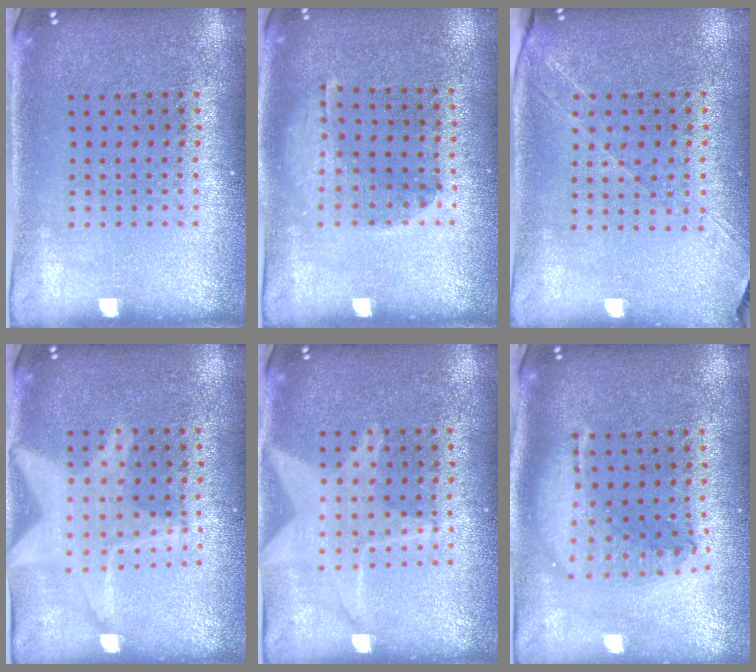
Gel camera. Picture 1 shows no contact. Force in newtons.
{"total": 1.0, "press": 1.0, "slide": 0.1}
{"total": 1.4, "press": 1.2, "slide": 0.7}
{"total": 2.6, "press": 2.6, "slide": 0.4}
{"total": 2.8, "press": 2.8, "slide": 0.3}
{"total": 1.9, "press": 1.5, "slide": 1.1}